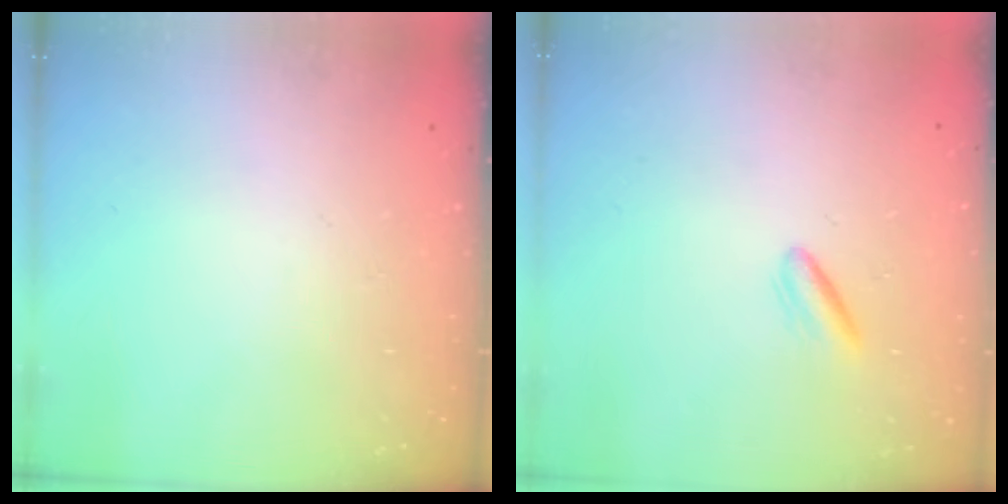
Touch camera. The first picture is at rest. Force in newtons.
{"total": 2.7, "press": 2.6, "slide": 0.9}